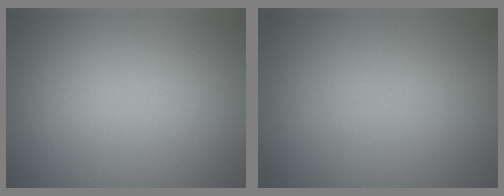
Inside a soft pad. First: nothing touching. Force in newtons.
{"total": 0.0}